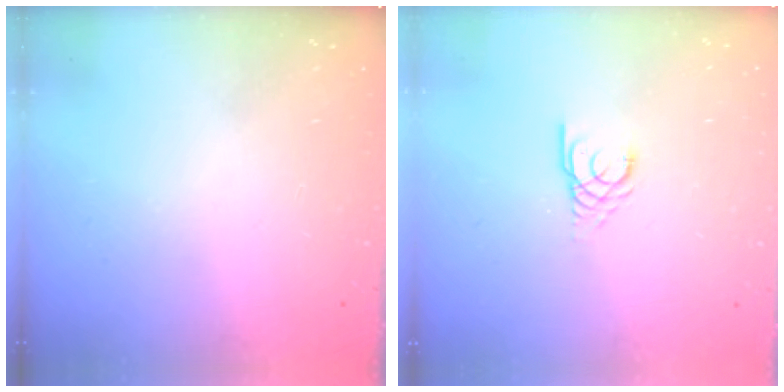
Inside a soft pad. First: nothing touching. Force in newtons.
{"total": 3.2, "press": 3.2, "slide": 0.2}